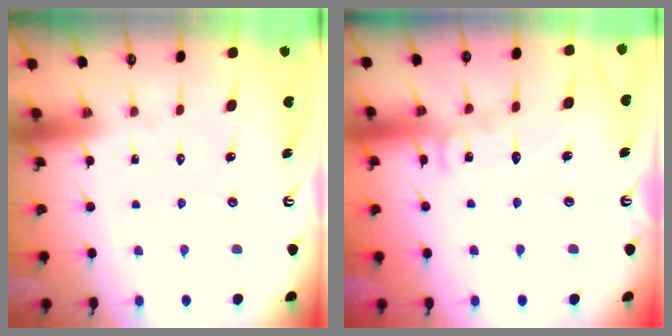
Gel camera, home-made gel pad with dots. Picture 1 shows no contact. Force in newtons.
{"total": 9.4, "press": 9.4, "slide": 0.8}